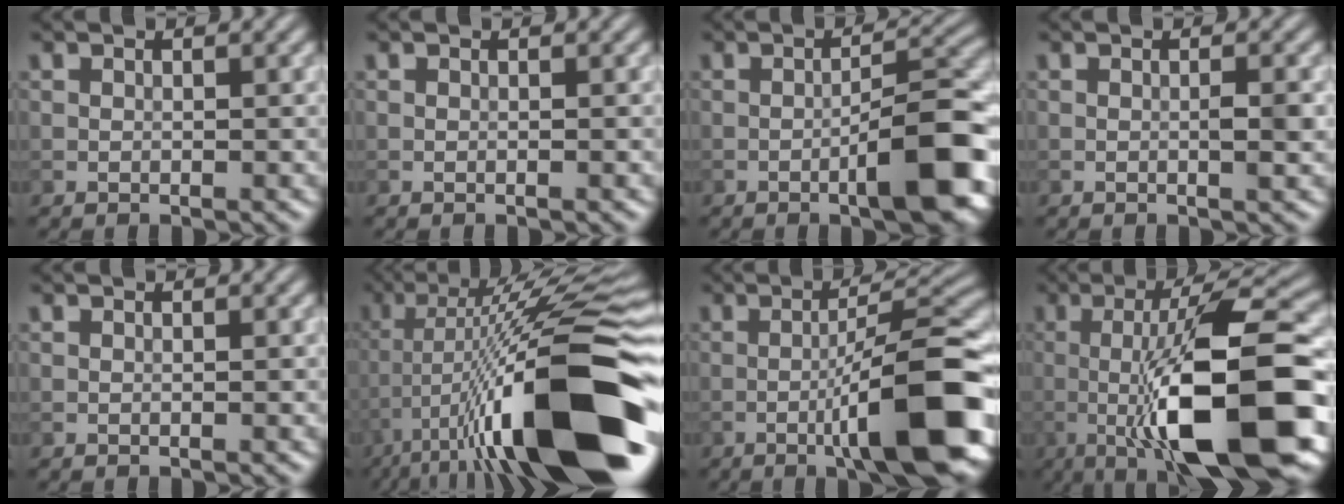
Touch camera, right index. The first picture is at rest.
{"total": 0.0}
{"total": 7.5, "force": [-2.8, 1.7, 6.8], "torque": [-0.093, 0.013, -0.044]}
{"total": 1.2, "force": [0.0, 0.1, 1.2], "torque": [-0.020, -0.001, -0.001]}
{"total": 0.0}
{"total": 17.8, "force": [-4.8, 4.0, 16.7], "torque": [-0.261, 0.033, -0.083]}
{"total": 11.2, "force": [-3.5, 2.1, 10.4], "torque": [-0.144, 0.013, -0.055]}
{"total": 13.1, "force": [-3.0, 2.9, 12.4], "torque": [-0.189, 0.010, -0.049]}